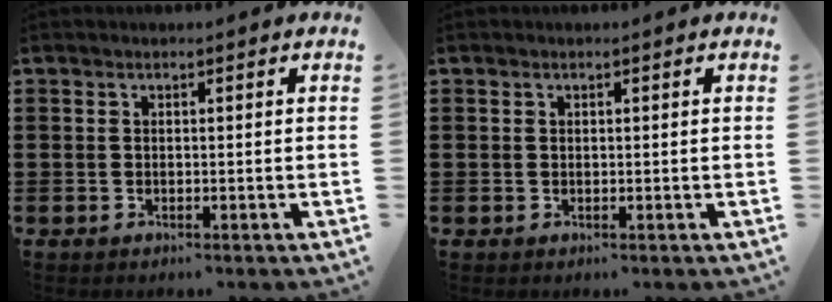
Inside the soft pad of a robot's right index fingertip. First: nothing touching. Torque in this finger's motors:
{"motor_torque": [0.61, 0.58, 0.00, -0.01]}